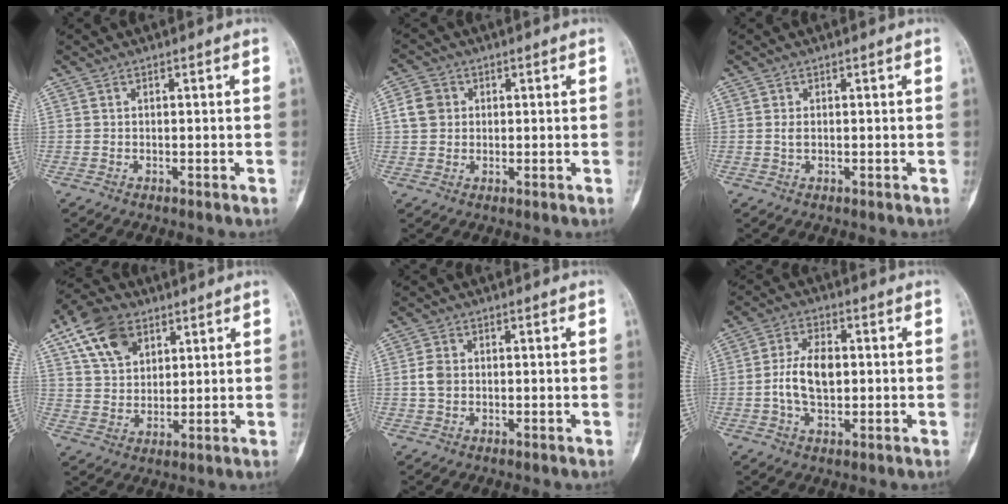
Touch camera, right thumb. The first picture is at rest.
{"total": 4.7, "force": [1.0, 4.1, 2.2], "torque": [-0.027, 0.003, 0.015]}
{"total": 0.9, "force": [0.1, 0.5, 0.8], "torque": [-0.013, -0.001, 0.005]}
{"total": 11.5, "force": [6.0, 7.9, 5.9], "torque": [-0.089, -0.010, 0.113]}
{"total": 3.0, "force": [0.0, 2.3, 2.0], "torque": [-0.040, 0.005, -0.002]}
{"total": 8.3, "force": [-0.2, 4.8, 6.8], "torque": [-0.123, 0.010, -0.005]}